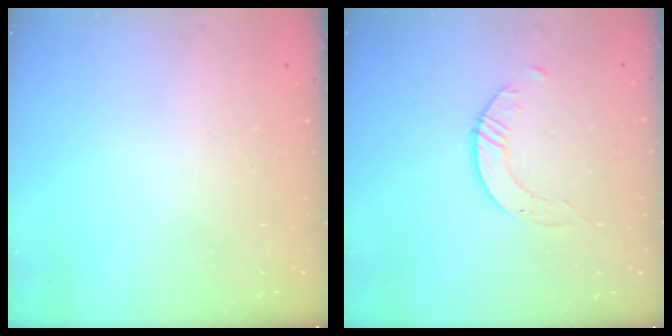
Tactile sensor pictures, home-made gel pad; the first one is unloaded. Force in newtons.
{"total": 1.7, "press": 1.7, "slide": 0.2}